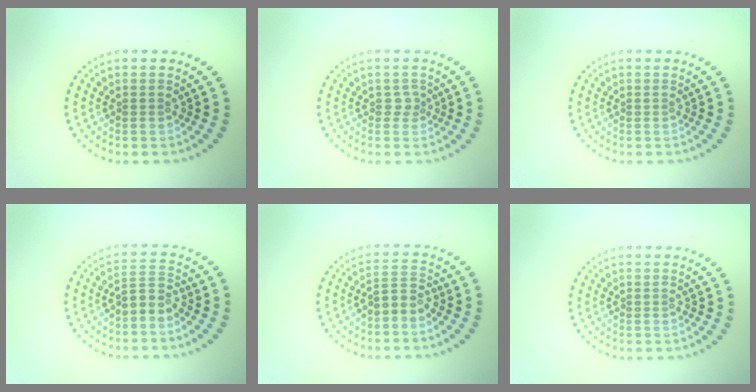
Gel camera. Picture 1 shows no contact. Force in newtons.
{"total": 0.9, "press": 0.6, "slide": 0.7}
{"total": 0.0}
{"total": 2.1, "press": 1.6, "slide": 1.4}
{"total": 2.1, "press": 1.5, "slide": 1.4}
{"total": 0.0}